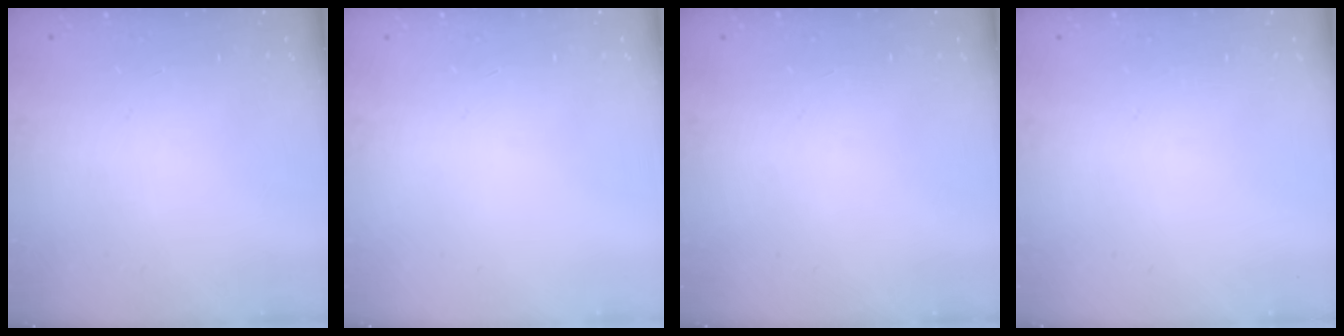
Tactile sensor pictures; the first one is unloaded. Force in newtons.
{"total": 0.0}
{"total": 0.0}
{"total": 0.0}